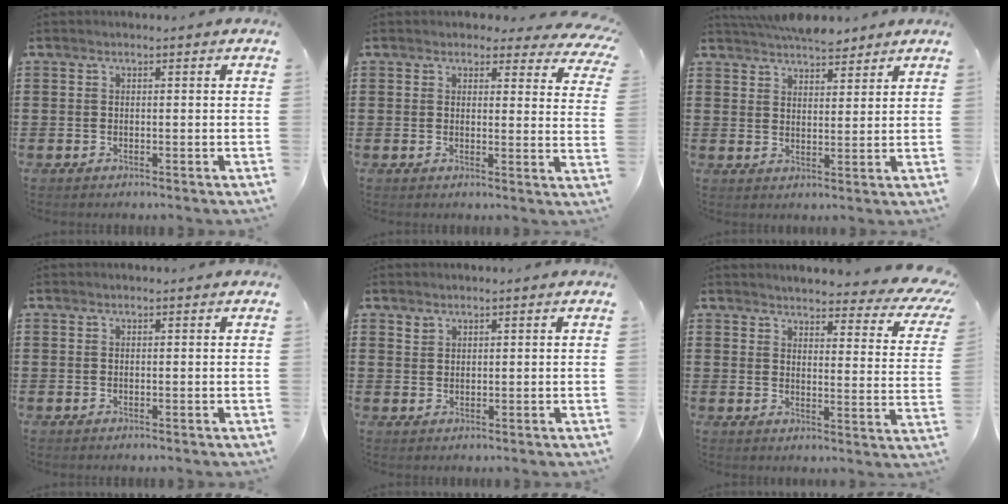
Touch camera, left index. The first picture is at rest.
{"total": 3.4, "force": [3.0, 0.9, 1.2], "torque": [-0.028, -0.008, 0.053]}
{"total": 5.5, "force": [5.1, 1.2, 1.6], "torque": [-0.043, -0.010, 0.097]}
{"total": 0.0}
{"total": 1.5, "force": [1.3, 0.8, 0.1], "torque": [-0.005, 0.001, 0.027]}
{"total": 4.4, "force": [3.9, 0.5, 2.0], "torque": [-0.042, -0.037, 0.060]}